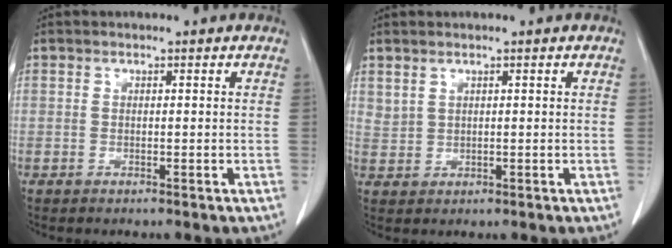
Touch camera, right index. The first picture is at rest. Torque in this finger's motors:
{"motor_torque": [-0.12, 0.23, 0.00, 0.00]}